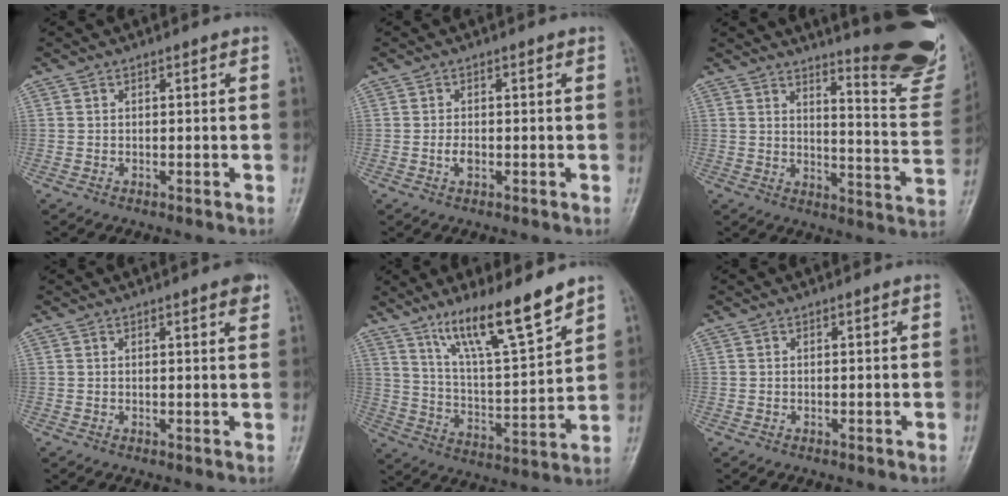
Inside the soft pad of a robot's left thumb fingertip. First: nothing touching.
{"total": 1.8, "force": [-0.3, 1.1, 1.4], "torque": [-0.023, 0.001, -0.006]}
{"total": 20.1, "force": [16.9, 2.7, 10.5], "torque": [-0.106, -0.173, 0.202]}
{"total": 2.6, "force": [1.6, 0.4, 2.0], "torque": [-0.022, -0.006, 0.016]}
{"total": 14.8, "force": [10.7, 2.1, 10.0], "torque": [-0.163, -0.064, 0.197]}
{"total": 0.0}